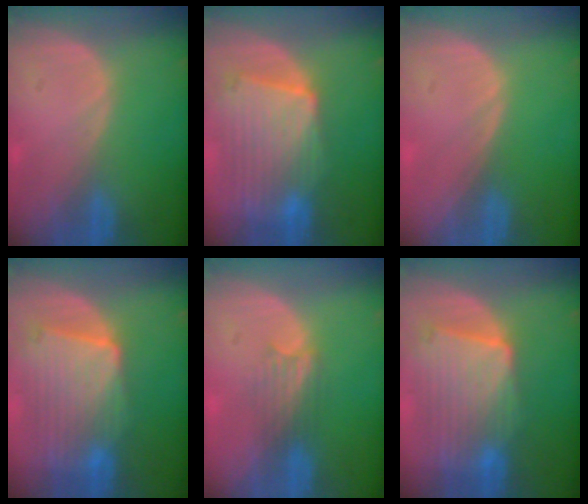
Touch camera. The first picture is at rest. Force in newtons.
{"total": 10.5, "press": 9.2, "slide": 5.1}
{"total": 0.0}
{"total": 10.4, "press": 9.1, "slide": 5.0}
{"total": 3.3, "press": 3.0, "slide": 1.3}
{"total": 10.4, "press": 9.1, "slide": 5.0}